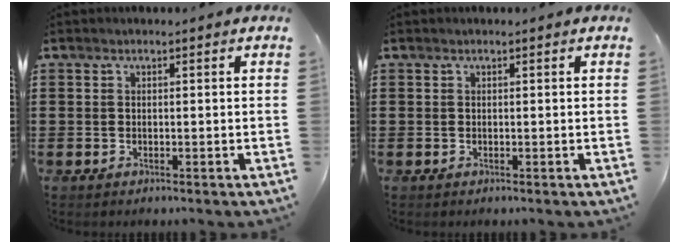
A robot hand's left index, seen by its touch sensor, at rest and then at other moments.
{"total": 0.0}